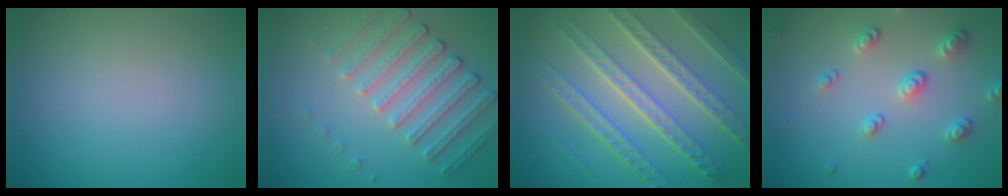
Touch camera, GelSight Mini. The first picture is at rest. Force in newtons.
{"total": 4.6, "press": 3.6, "slide": 2.8}
{"total": 8.6, "press": 6.2, "slide": 6.0}
{"total": 2.6, "press": 2.6, "slide": 0.2}